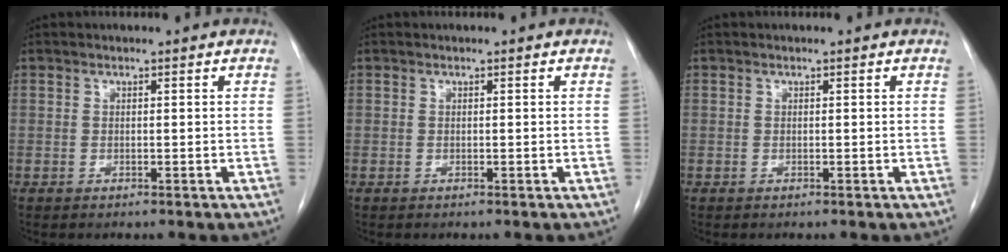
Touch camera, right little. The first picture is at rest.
{"total": 0.0}
{"total": 0.0}